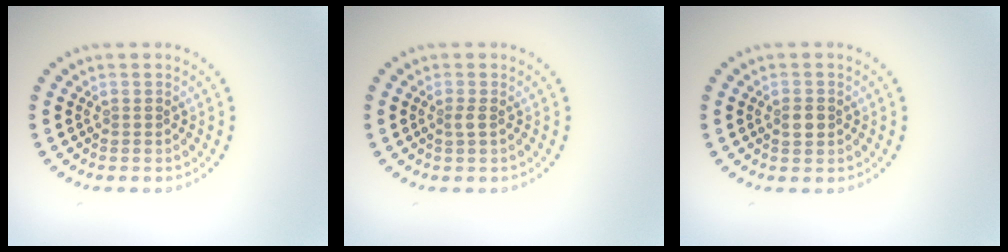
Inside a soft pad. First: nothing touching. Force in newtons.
{"total": 0.8, "press": 0.5, "slide": 0.5}
{"total": 1.3, "press": 1.3, "slide": 0.2}